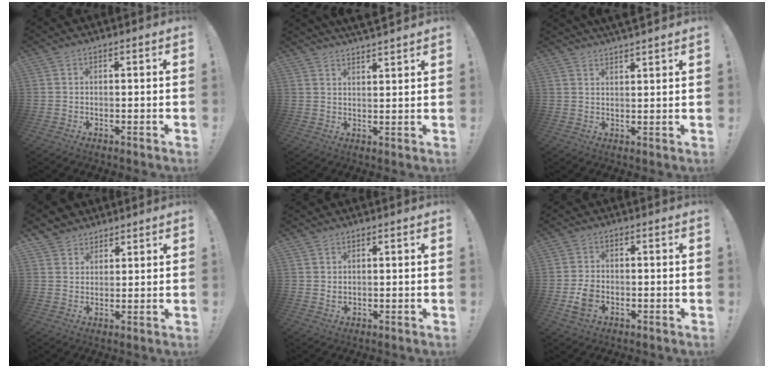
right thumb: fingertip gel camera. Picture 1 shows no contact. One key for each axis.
{"total": 4.4, "fx": 4.1, "fy": 0.5, "fz": 1.3, "tx": -0.020, "ty": -0.025, "tz": 0.075}
{"total": 3.5, "fx": 3.4, "fy": 0.2, "fz": 0.9, "tx": -0.011, "ty": -0.022, "tz": 0.061}
{"total": 4.6, "fx": 3.5, "fy": 3.0, "fz": -0.2, "tx": 0.007, "ty": -0.028, "tz": 0.068}
{"total": 1.5, "fx": 0.9, "fy": 1.1, "fz": 0.5, "tx": -0.002, "ty": -0.003, "tz": 0.015}
{"total": 6.8, "fx": -2.1, "fy": 4.8, "fz": 4.4, "tx": -0.071, "ty": -0.004, "tz": -0.038}